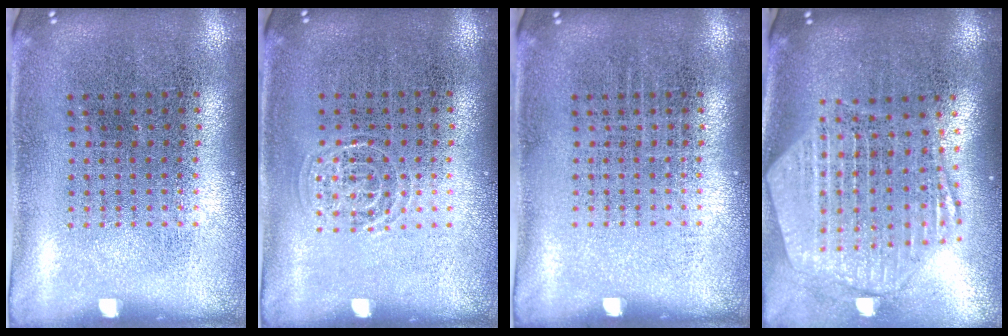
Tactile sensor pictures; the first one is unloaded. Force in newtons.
{"total": 0.5, "press": 0.5, "slide": 0.1}
{"total": 0.0}
{"total": 2.8, "press": 2.3, "slide": 1.6}